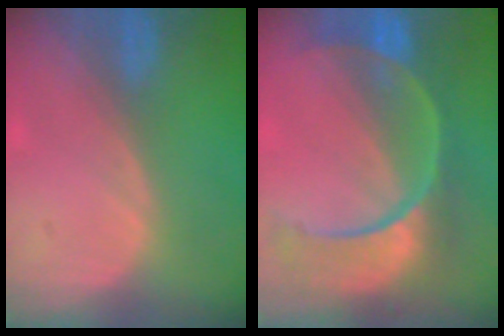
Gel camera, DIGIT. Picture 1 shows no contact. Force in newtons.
{"total": 11.2, "press": 9.3, "slide": 6.1}